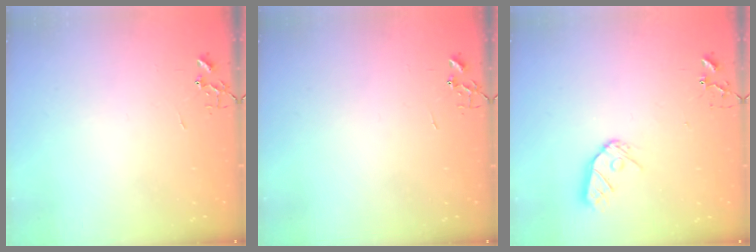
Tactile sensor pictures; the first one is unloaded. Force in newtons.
{"total": 0.0}
{"total": 9.1, "press": 9.1, "slide": 0.9}